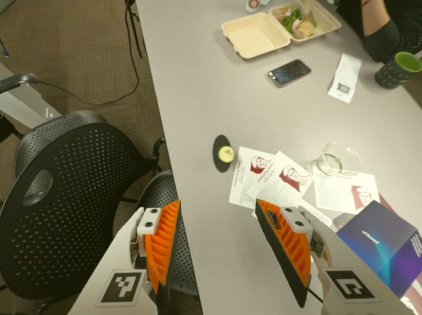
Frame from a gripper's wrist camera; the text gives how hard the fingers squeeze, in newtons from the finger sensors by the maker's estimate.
{"total": 1.0, "left": 1.7, "right": 0.3}